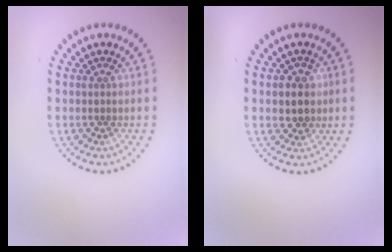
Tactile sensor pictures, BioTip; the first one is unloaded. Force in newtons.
{"total": 2.4, "press": 2.3, "slide": 0.7}